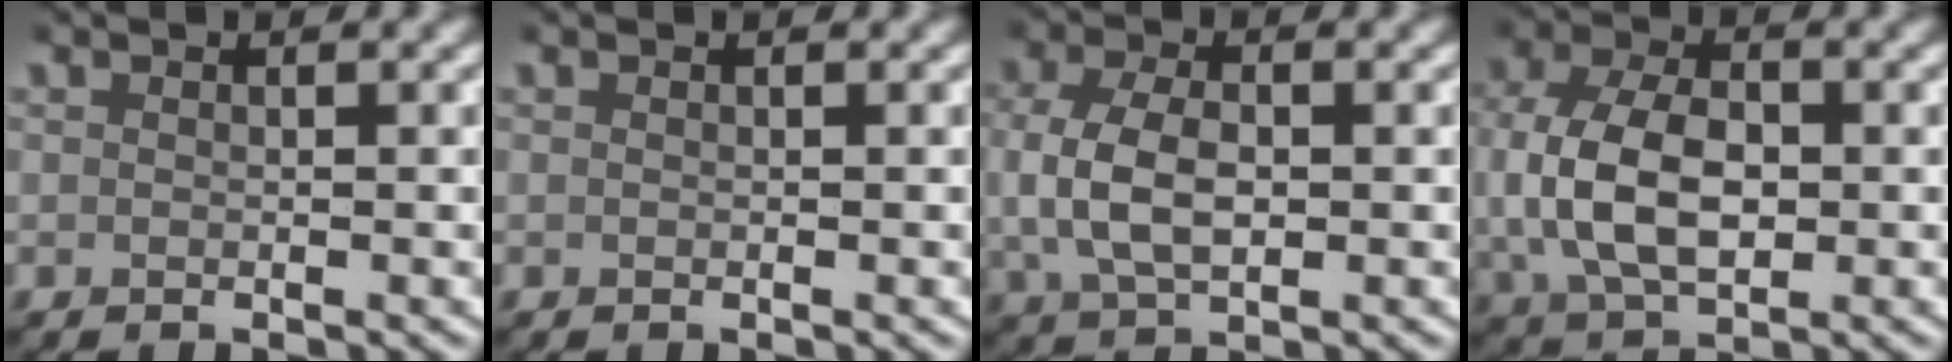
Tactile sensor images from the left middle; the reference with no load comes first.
{"total": 0.0}
{"total": 5.2, "force": [-0.1, 3.4, 3.9], "torque": [-0.101, -0.007, 0.007]}
{"total": 7.4, "force": [-0.1, 5.0, 5.5], "torque": [-0.135, -0.015, 0.011]}